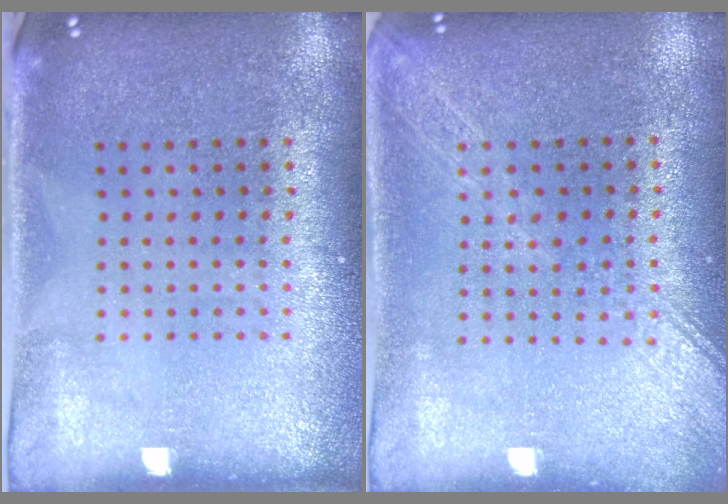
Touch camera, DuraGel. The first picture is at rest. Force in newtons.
{"total": 1.6, "press": 1.5, "slide": 0.2}